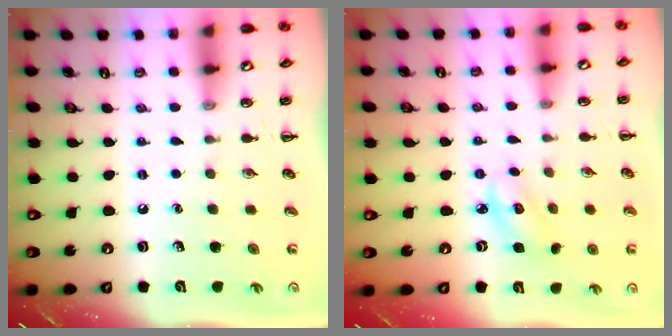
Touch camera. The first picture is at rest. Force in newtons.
{"total": 2.9, "press": 2.8, "slide": 0.6}